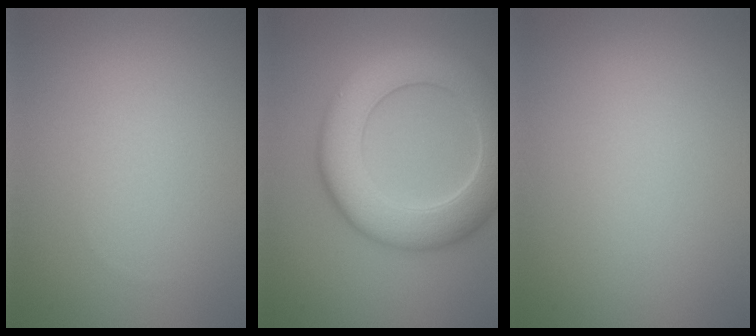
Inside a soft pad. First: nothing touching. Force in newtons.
{"total": 8.5, "press": 8.5, "slide": 0.5}
{"total": 0.0}